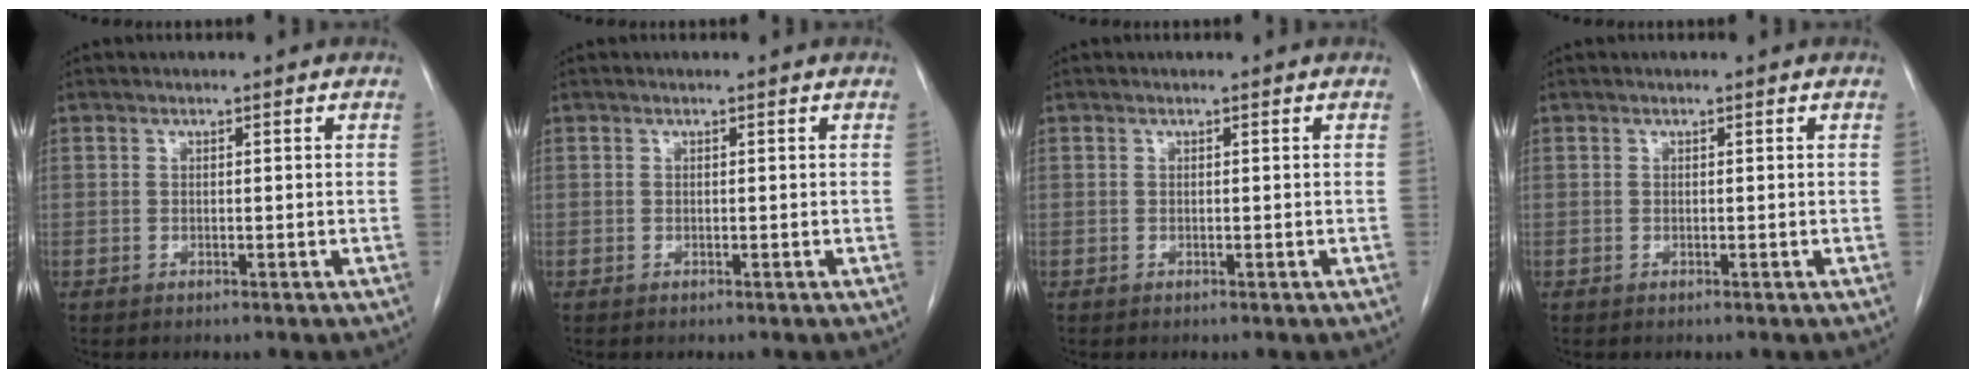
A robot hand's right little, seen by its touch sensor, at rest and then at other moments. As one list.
[{"total": 0.0}, {"total": 0.0}, {"total": 0.0}]